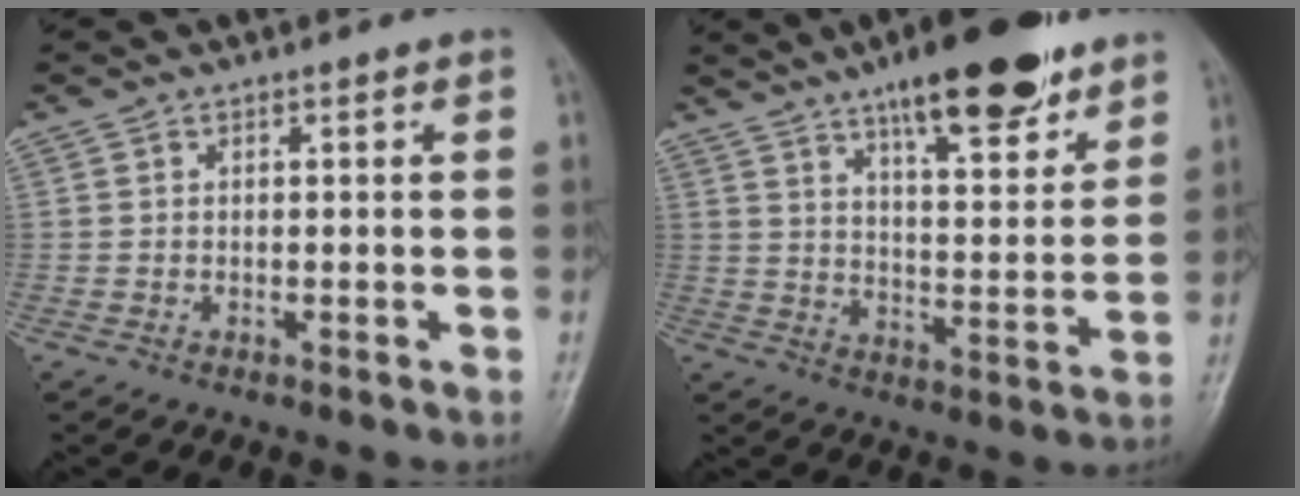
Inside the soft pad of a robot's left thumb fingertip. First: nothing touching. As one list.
[{"total": 16.9, "force": [11.1, 5.1, 11.6], "torque": [-0.141, -0.056, 0.175]}]